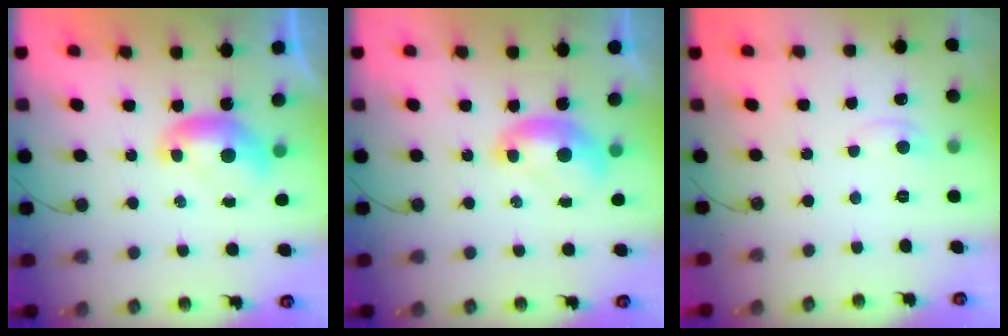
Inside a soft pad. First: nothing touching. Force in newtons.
{"total": 1.6, "press": 1.6, "slide": 0.2}
{"total": 1.1, "press": 1.0, "slide": 0.5}